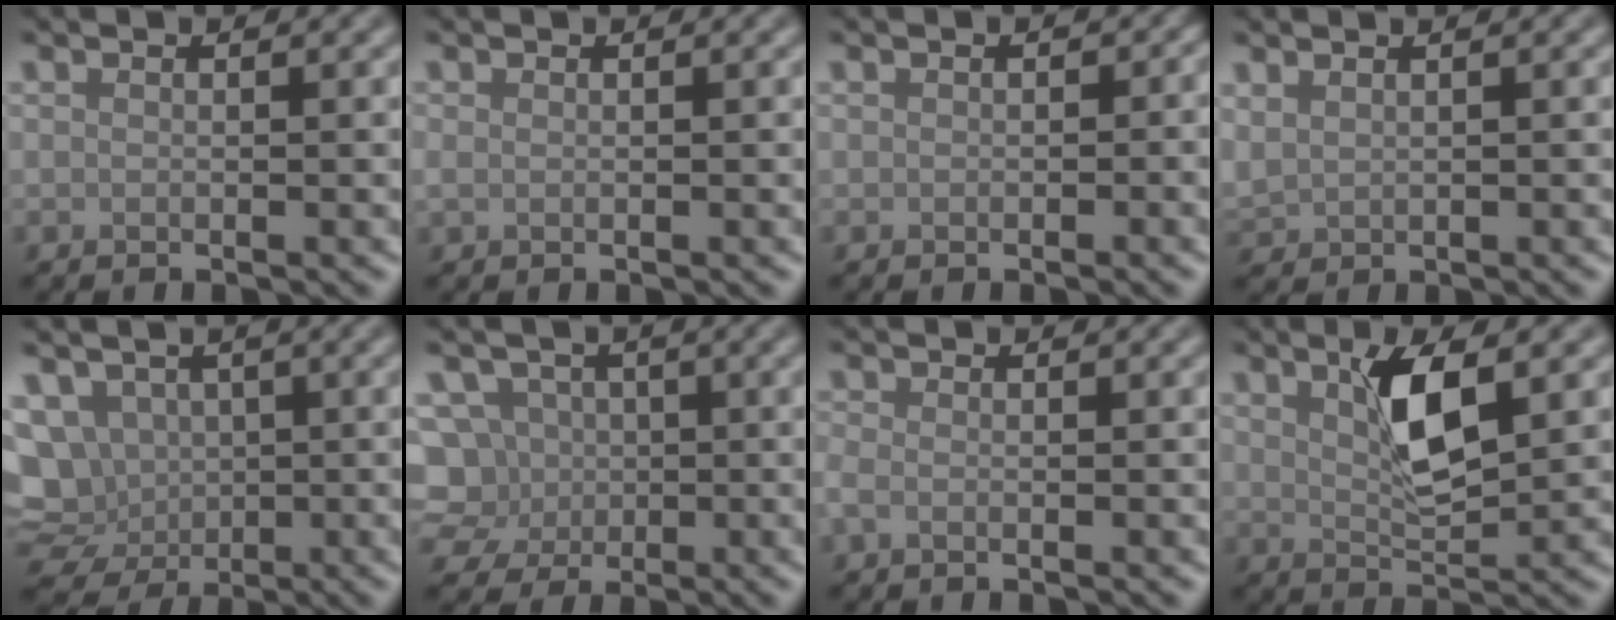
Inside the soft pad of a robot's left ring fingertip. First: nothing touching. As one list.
[{"total": 0.8, "force": [-0.2, 0.7, 0.3], "torque": [-0.005, 0.004, -0.003]}, {"total": 0.8, "force": [-0.1, 0.7, 0.4], "torque": [0.001, -0.001, 0.002]}, {"total": 1.3, "force": [0.7, 1.0, 0.3], "torque": [-0.011, -0.001, 0.022]}, {"total": 10.8, "force": [-0.3, 9.7, 4.7], "torque": [-0.090, -0.003, -0.018]}, {"total": 6.2, "force": [-0.9, 5.9, 1.5], "torque": [-0.022, 0.022, -0.036]}, {"total": 1.3, "force": [-0.7, 0.8, 0.7], "torque": [-0.016, 0.003, -0.017]}, {"total": 4.1, "force": [1.6, 1.1, 3.6], "torque": [-0.072, 0.006, 0.032]}]